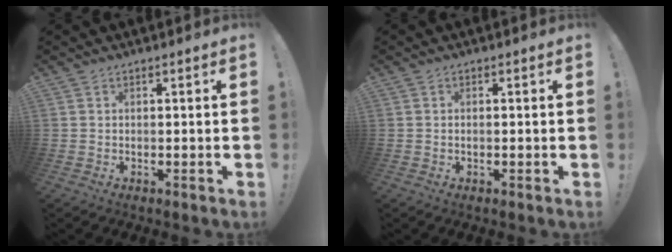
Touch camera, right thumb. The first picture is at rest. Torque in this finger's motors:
{"motor_torque": [-0.30, -0.47, 0.04, -0.01, -0.04]}